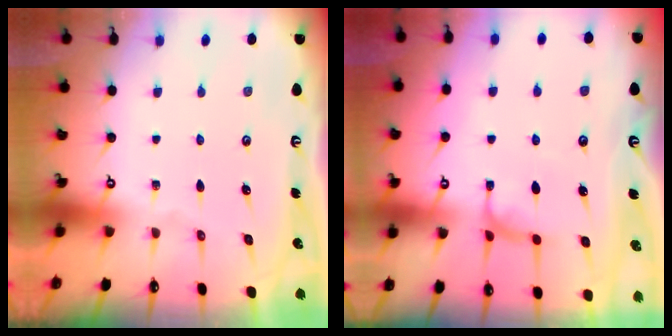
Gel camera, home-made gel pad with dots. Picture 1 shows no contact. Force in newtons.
{"total": 0.9, "press": 0.8, "slide": 0.5}